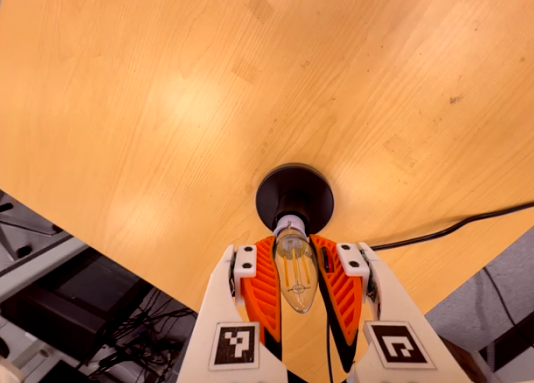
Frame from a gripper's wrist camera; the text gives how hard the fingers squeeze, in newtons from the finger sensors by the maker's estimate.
{"total": 18.5, "left": 18.4, "right": 18.7}